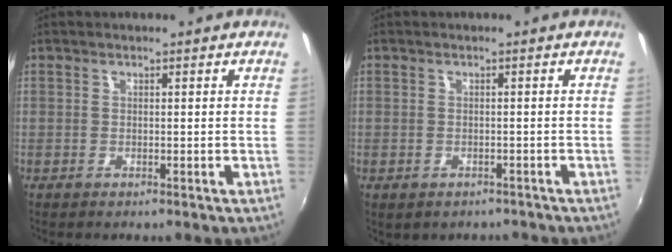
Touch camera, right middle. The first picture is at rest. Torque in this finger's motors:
{"motor_torque": [1.07, -1.07, 0.25, 0.05]}